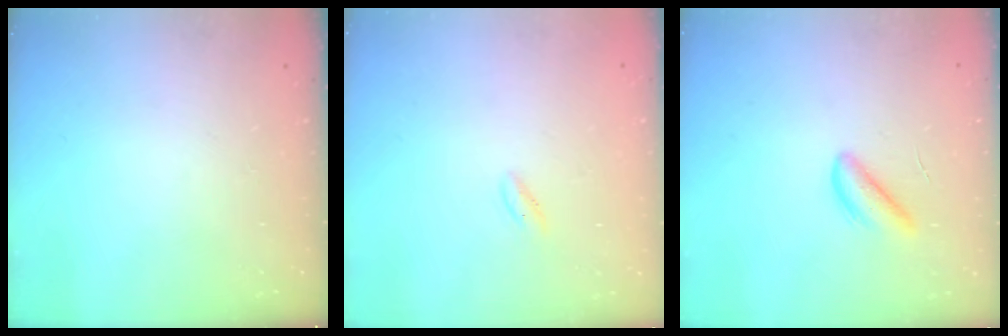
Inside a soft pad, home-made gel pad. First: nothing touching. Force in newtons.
{"total": 0.5, "press": 0.0, "slide": 0.5}
{"total": 3.4, "press": 3.4, "slide": 0.3}